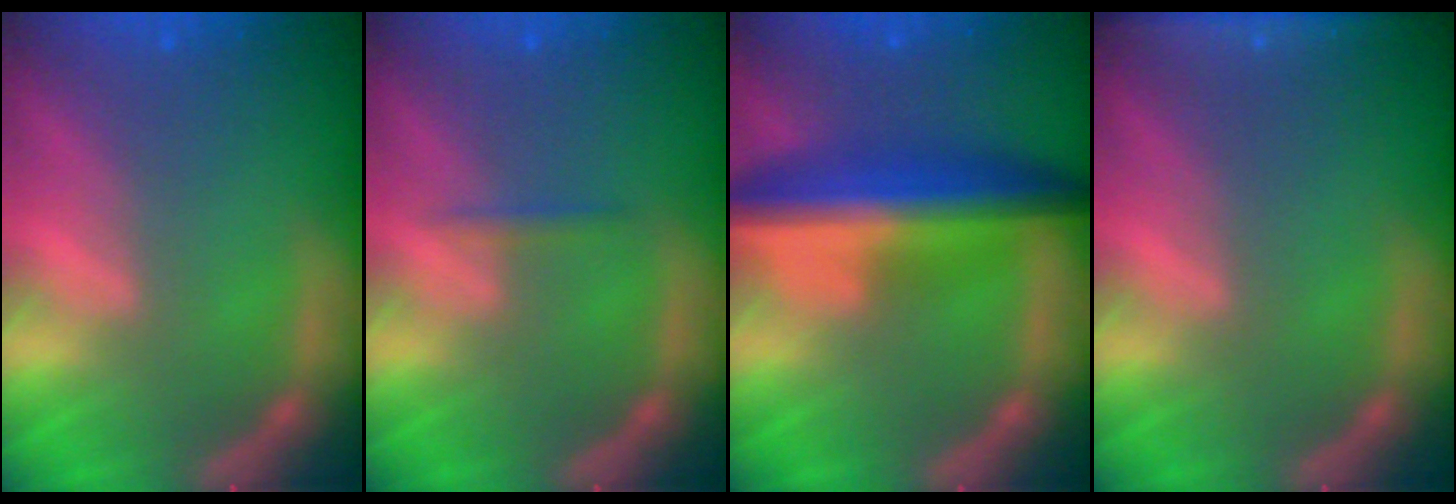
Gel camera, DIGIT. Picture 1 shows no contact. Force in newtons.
{"total": 0.9}
{"total": 8.5}
{"total": 3.5}